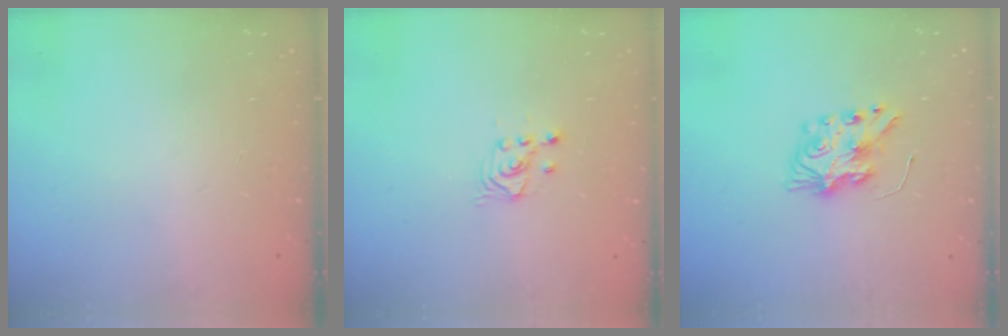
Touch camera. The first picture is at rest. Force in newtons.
{"total": 2.6, "press": 2.6, "slide": 0.1}
{"total": 7.7, "press": 7.7, "slide": 0.3}